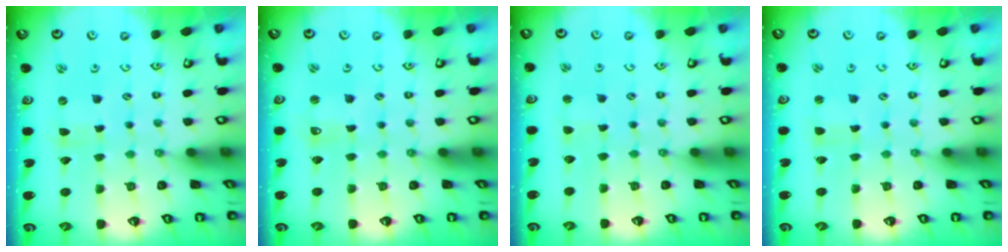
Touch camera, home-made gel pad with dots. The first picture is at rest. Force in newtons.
{"total": 1.5, "press": 1.5, "slide": 0.3}
{"total": 1.5, "press": 1.5, "slide": 0.2}
{"total": 1.5, "press": 1.5, "slide": 0.0}